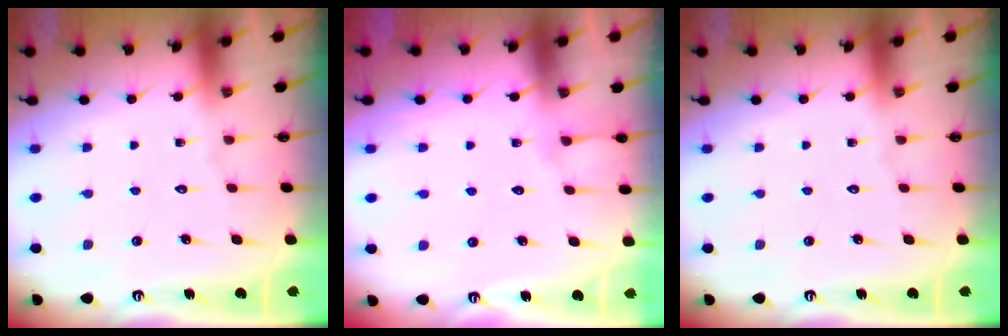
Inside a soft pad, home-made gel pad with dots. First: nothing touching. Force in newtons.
{"total": 3.9, "press": 3.9, "slide": 0.4}
{"total": 0.0}